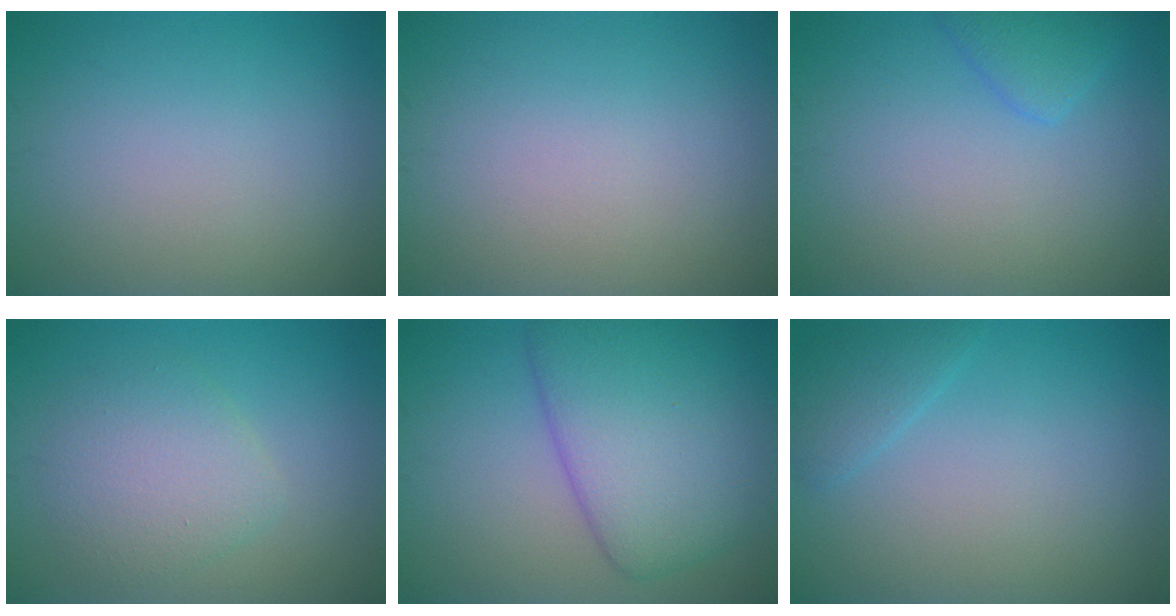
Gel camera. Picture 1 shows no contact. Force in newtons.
{"total": 0.0}
{"total": 2.0, "press": 1.9, "slide": 0.0}
{"total": 3.6, "press": 3.6, "slide": 0.4}
{"total": 8.7, "press": 8.7, "slide": 0.4}
{"total": 1.7, "press": 1.7, "slide": 0.1}